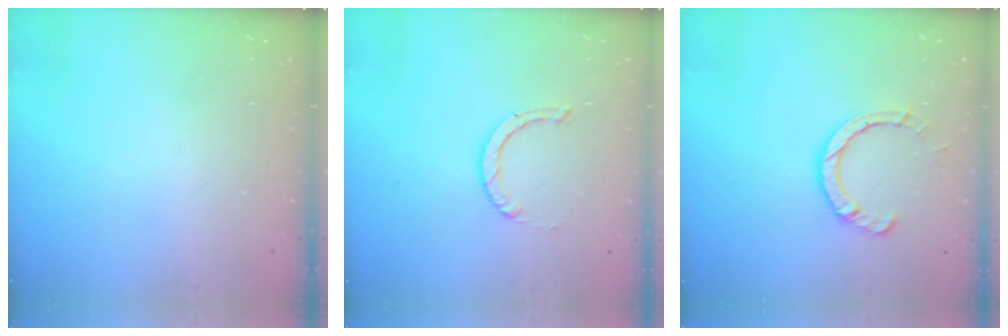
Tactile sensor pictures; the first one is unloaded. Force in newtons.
{"total": 0.8, "press": 0.8, "slide": 0.1}
{"total": 5.5, "press": 5.5, "slide": 0.4}